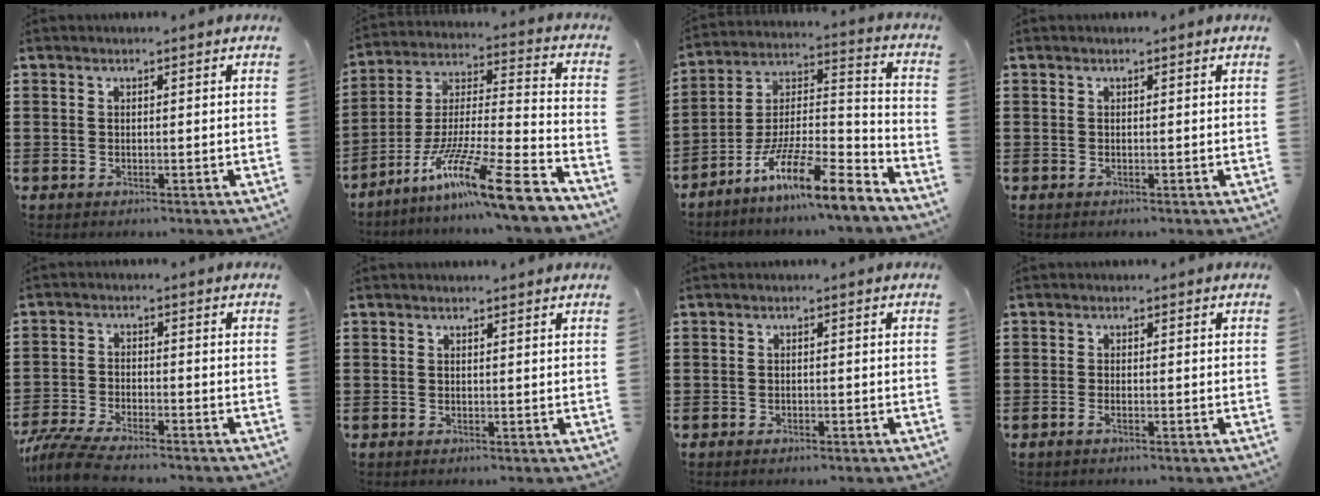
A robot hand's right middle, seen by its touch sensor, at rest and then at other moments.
{"total": 15.2, "force": [-11.1, 0.3, 10.4], "torque": [-0.179, 0.014, -0.205]}
{"total": 12.9, "force": [-9.8, 1.3, 8.2], "torque": [-0.157, 0.009, -0.192]}
{"total": 0.0}
{"total": 5.4, "force": [-4.9, 0.5, 2.1], "torque": [-0.062, -0.013, -0.101]}
{"total": 0.0}
{"total": 0.7, "force": [-0.6, 0.2, 0.3], "torque": [-0.009, -0.002, -0.010]}
{"total": 0.9, "force": [-0.5, 0.2, 0.8], "torque": [-0.016, -0.003, -0.008]}